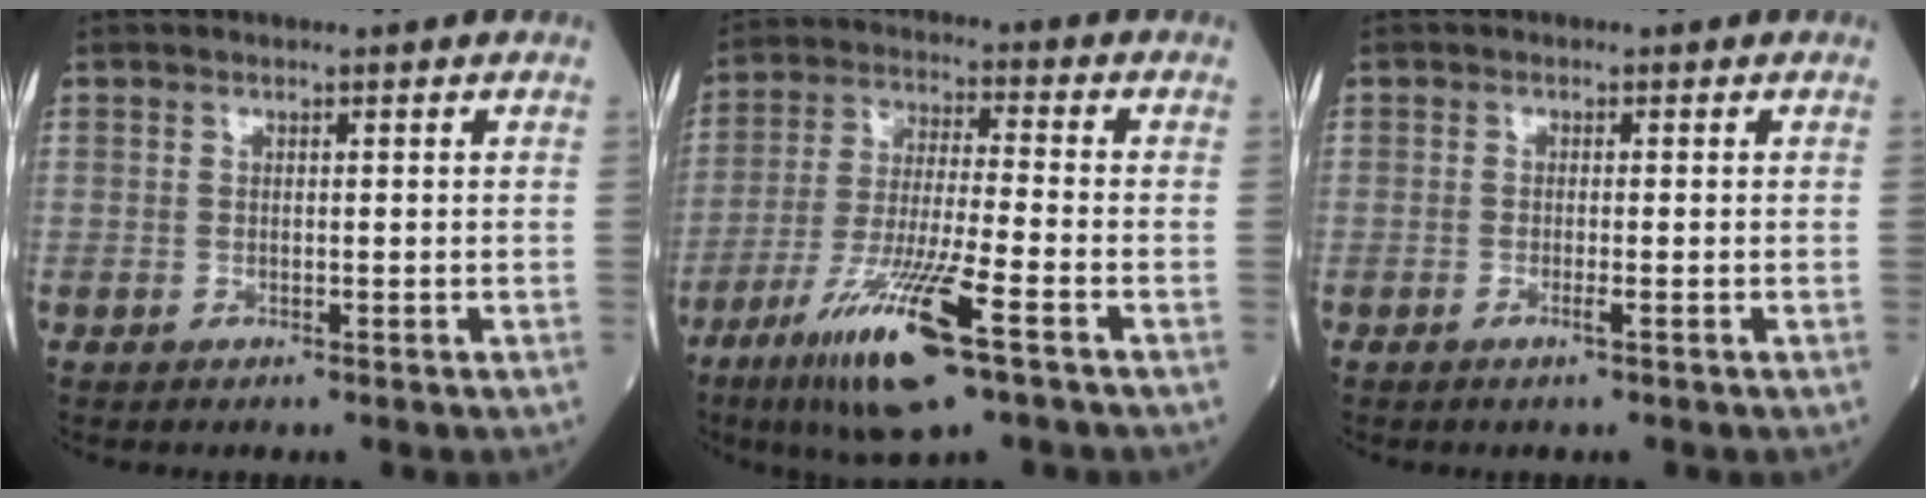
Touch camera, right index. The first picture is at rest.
{"total": 14.7, "force": [-7.7, 0.9, 12.4], "torque": [-0.252, -0.035, -0.137]}
{"total": 0.9, "force": [-0.4, -0.2, 0.8], "torque": [-0.018, -0.001, -0.006]}